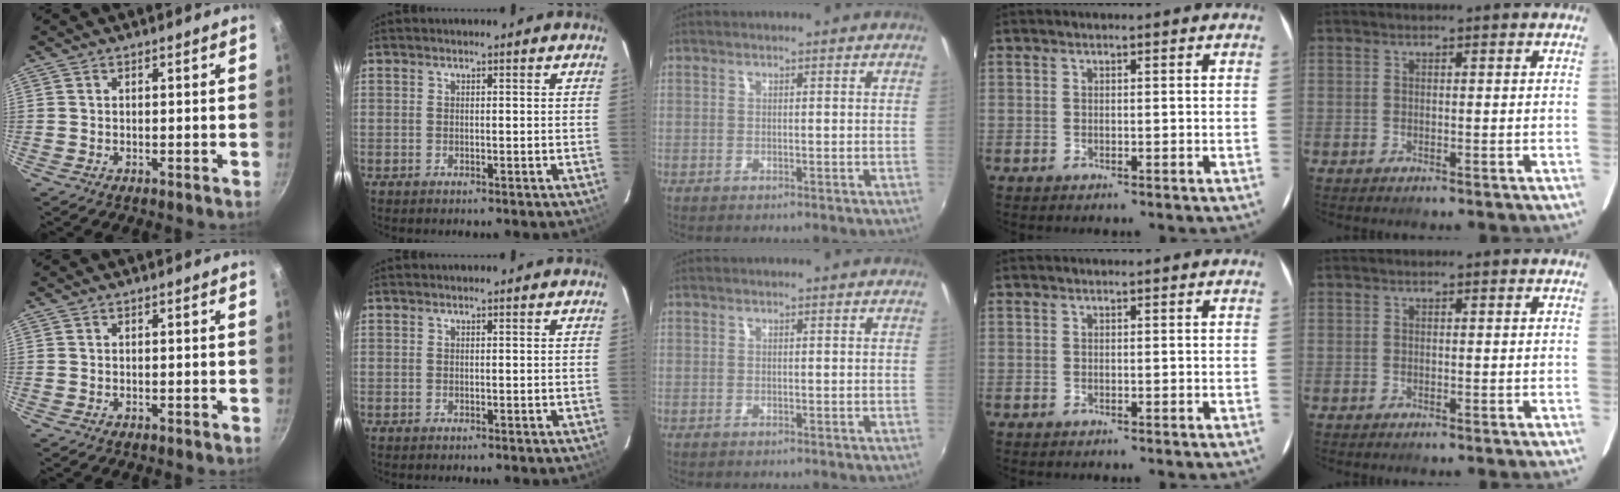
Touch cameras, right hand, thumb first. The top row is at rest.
{}